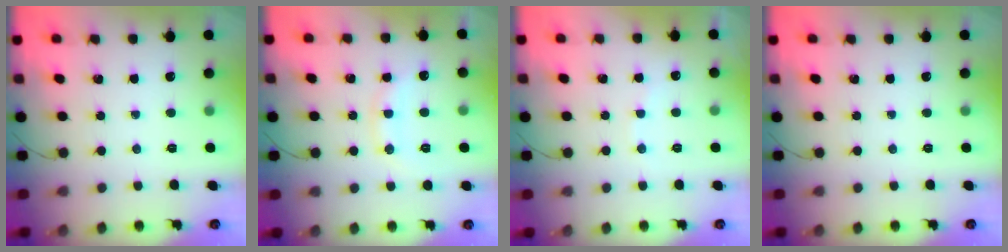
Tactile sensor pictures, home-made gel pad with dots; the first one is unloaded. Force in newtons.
{"total": 10.5, "press": 10.5, "slide": 0.9}
{"total": 5.6, "press": 5.5, "slide": 0.9}
{"total": 0.0}